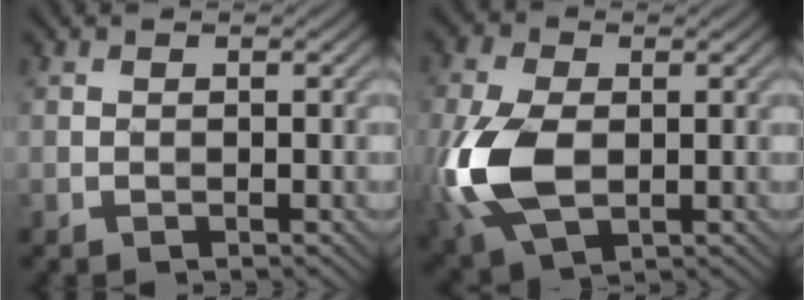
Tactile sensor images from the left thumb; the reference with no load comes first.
{"total": 11.0, "force": [-1.5, 6.7, 8.7], "torque": [-0.237, -0.010, -0.031]}